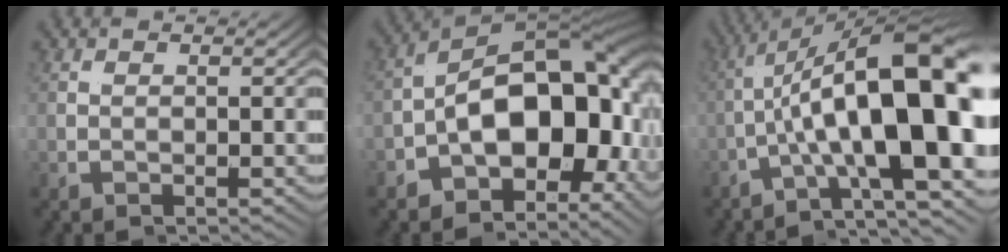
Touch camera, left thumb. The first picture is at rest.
{"total": 17.5, "force": [-2.6, 9.7, 14.3], "torque": [-0.229, -0.019, -0.044]}
{"total": 14.6, "force": [-1.8, 4.7, 13.6], "torque": [-0.203, 0.006, -0.041]}